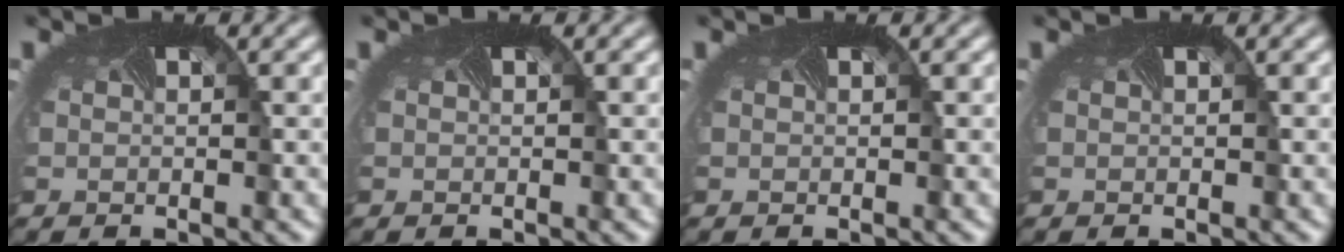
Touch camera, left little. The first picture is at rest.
{"total": 0.0}
{"total": 0.0}
{"total": 0.0}